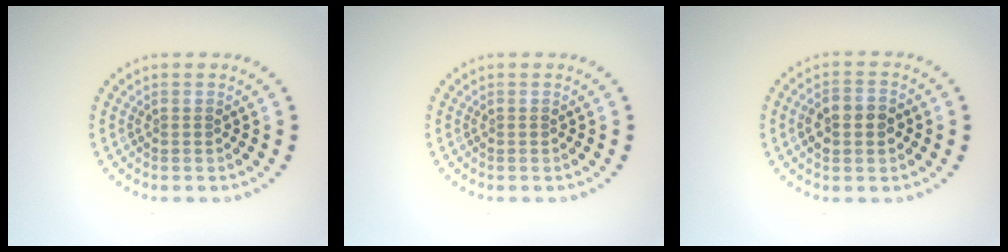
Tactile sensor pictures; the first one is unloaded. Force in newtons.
{"total": 0.0}
{"total": 3.3, "press": 3.3, "slide": 0.4}